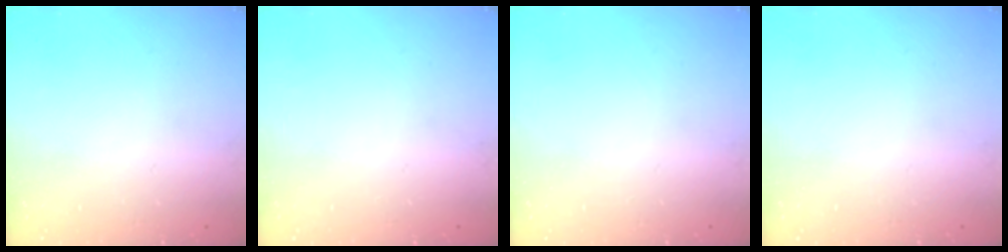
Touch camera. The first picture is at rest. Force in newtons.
{"total": 0.0}
{"total": 0.0}
{"total": 0.0}